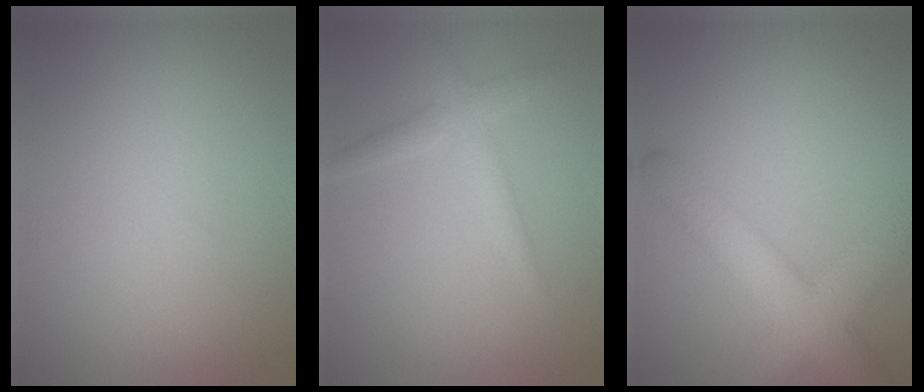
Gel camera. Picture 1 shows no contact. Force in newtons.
{"total": 2.2, "press": 2.2, "slide": 0.1}
{"total": 6.6, "press": 6.5, "slide": 0.3}